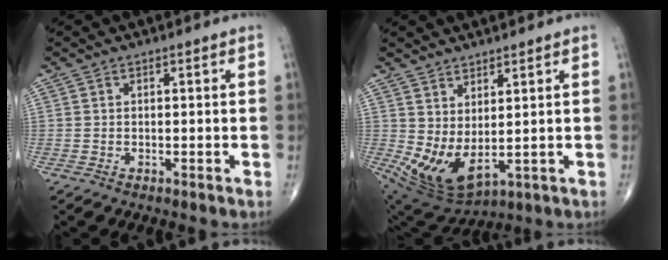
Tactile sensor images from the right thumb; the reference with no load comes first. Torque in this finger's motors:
{"motor_torque": [0.77, 1.12, 0.95, 0.01, 0.28]}